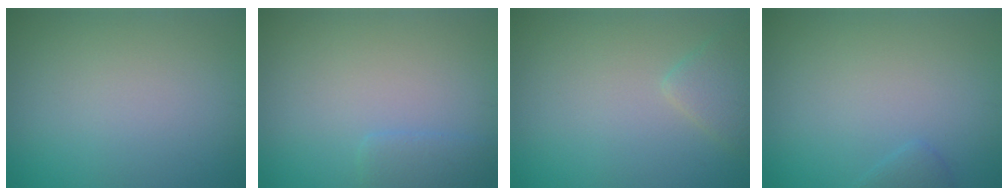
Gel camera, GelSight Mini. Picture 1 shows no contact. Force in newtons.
{"total": 1.6, "press": 1.5, "slide": 0.2}
{"total": 2.1, "press": 2.1, "slide": 0.1}
{"total": 1.0, "press": 1.0, "slide": 0.1}